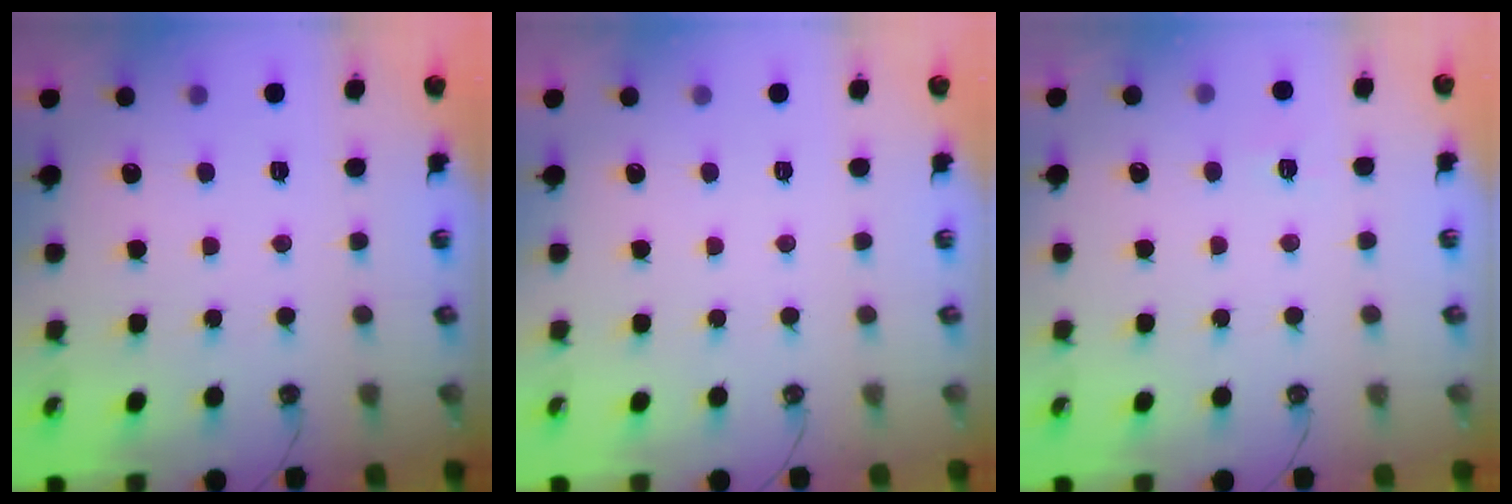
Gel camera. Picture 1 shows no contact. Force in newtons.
{"total": 0.0}
{"total": 4.3, "press": 4.3, "slide": 0.4}